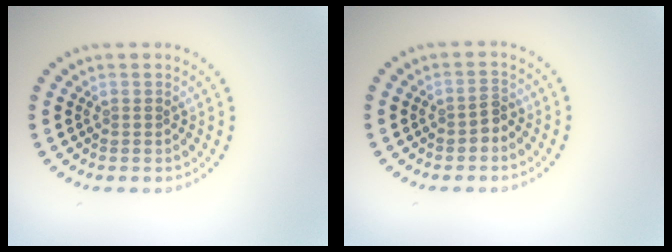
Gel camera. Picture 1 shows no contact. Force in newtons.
{"total": 1.3, "press": 1.1, "slide": 0.7}